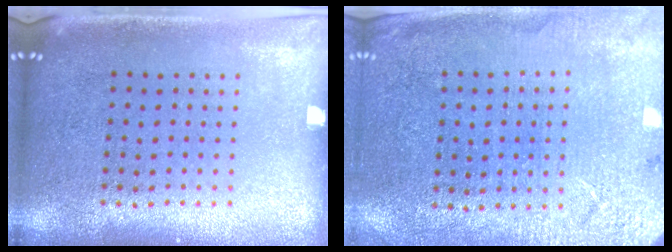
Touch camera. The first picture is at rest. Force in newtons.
{"total": 2.5, "press": 2.5, "slide": 0.2}